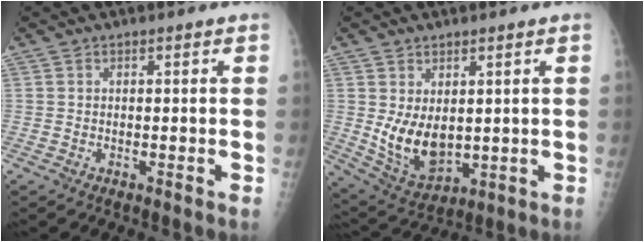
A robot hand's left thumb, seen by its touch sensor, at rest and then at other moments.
{"total": 9.6, "force": [1.3, 5.6, 7.7], "torque": [-0.115, -0.025, 0.046]}